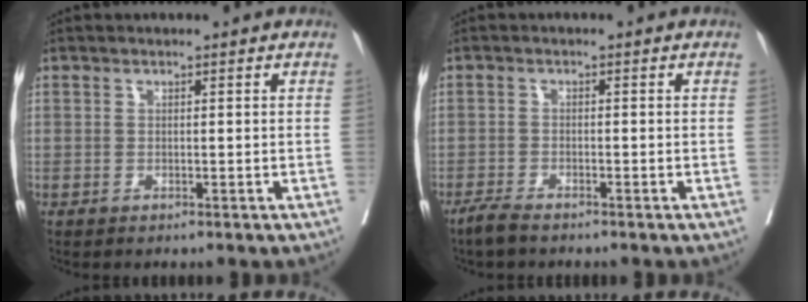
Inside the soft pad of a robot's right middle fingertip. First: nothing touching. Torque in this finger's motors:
{"motor_torque": [0.47, -0.49, 0.01, 0.02]}